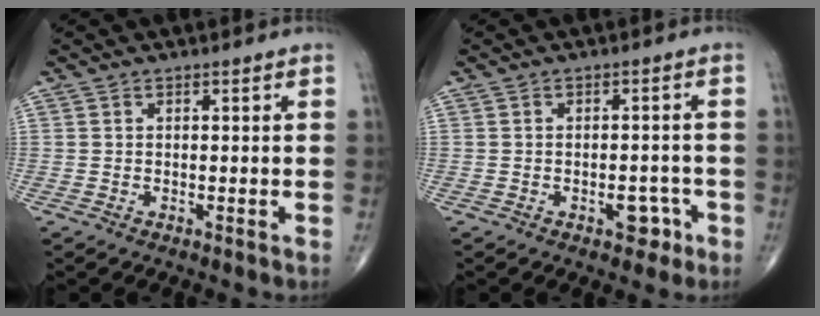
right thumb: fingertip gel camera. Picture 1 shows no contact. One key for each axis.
{"total": 3.8, "fx": -1.8, "fy": 2.3, "fz": 2.5, "tx": -0.017, "ty": 0.013, "tz": -0.021}